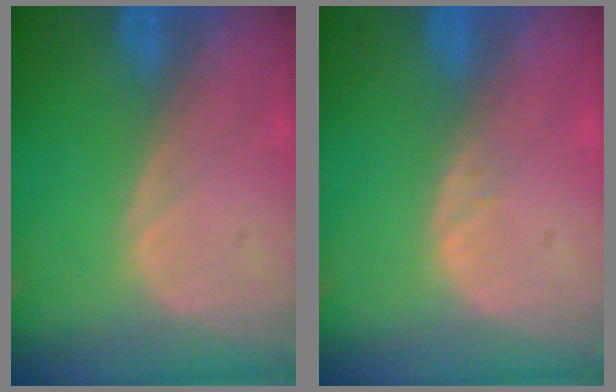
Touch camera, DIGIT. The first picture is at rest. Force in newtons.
{"total": 0.7, "press": 0.6, "slide": 0.2}